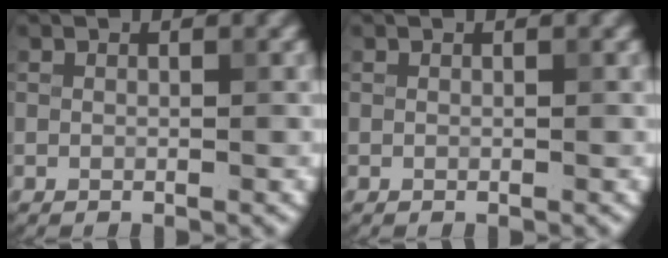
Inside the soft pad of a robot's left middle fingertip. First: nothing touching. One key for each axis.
{"total": 0.0}